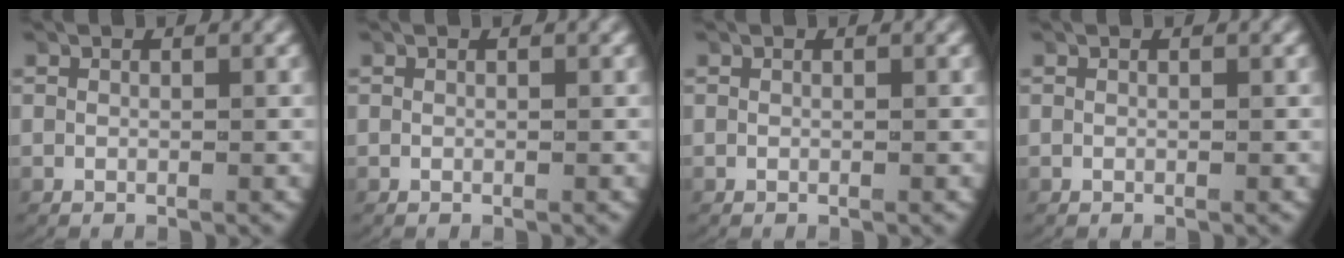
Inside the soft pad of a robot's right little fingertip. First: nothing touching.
{"total": 0.0}
{"total": 0.0}
{"total": 0.0}